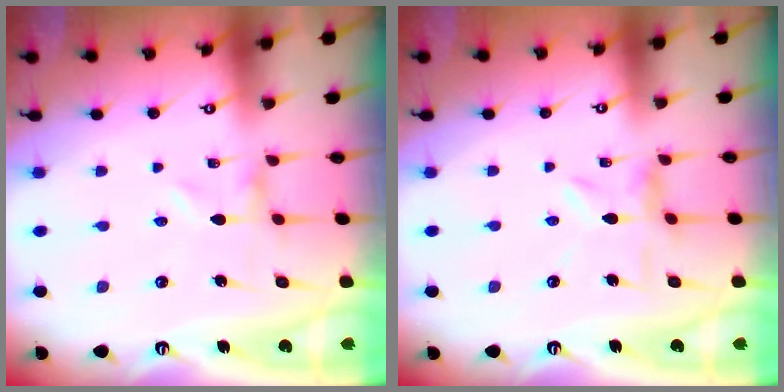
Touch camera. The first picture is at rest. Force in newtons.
{"total": 2.8, "press": 2.8, "slide": 0.3}